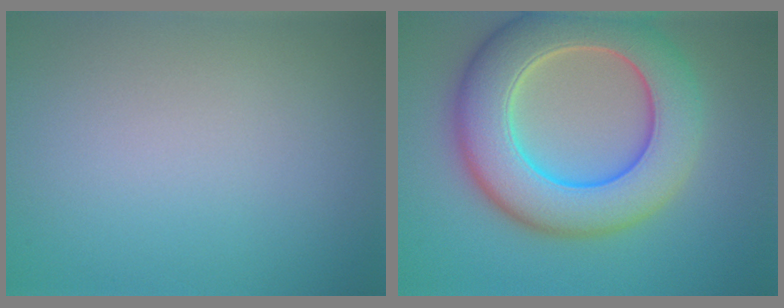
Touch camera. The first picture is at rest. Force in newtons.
{"total": 10.8, "press": 10.8, "slide": 0.7}